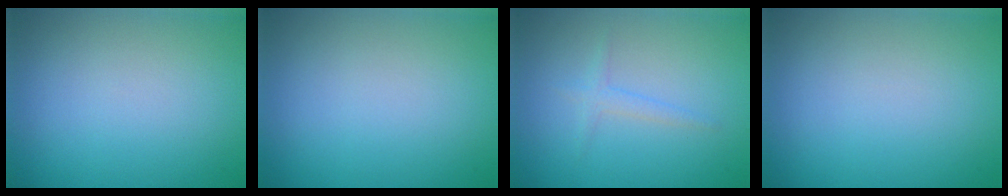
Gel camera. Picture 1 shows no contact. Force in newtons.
{"total": 0.0}
{"total": 1.2, "press": 1.2, "slide": 0.1}
{"total": 0.0}